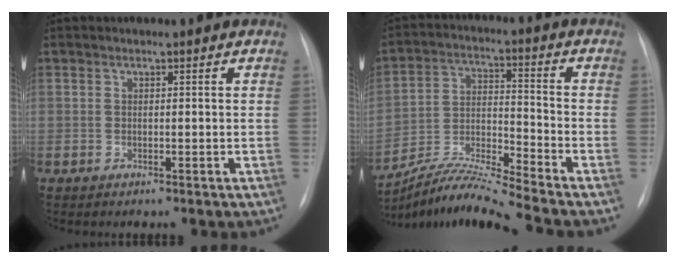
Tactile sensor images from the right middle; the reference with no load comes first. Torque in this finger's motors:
{"motor_torque": [0.17, -1.09, -0.03, 0.04]}